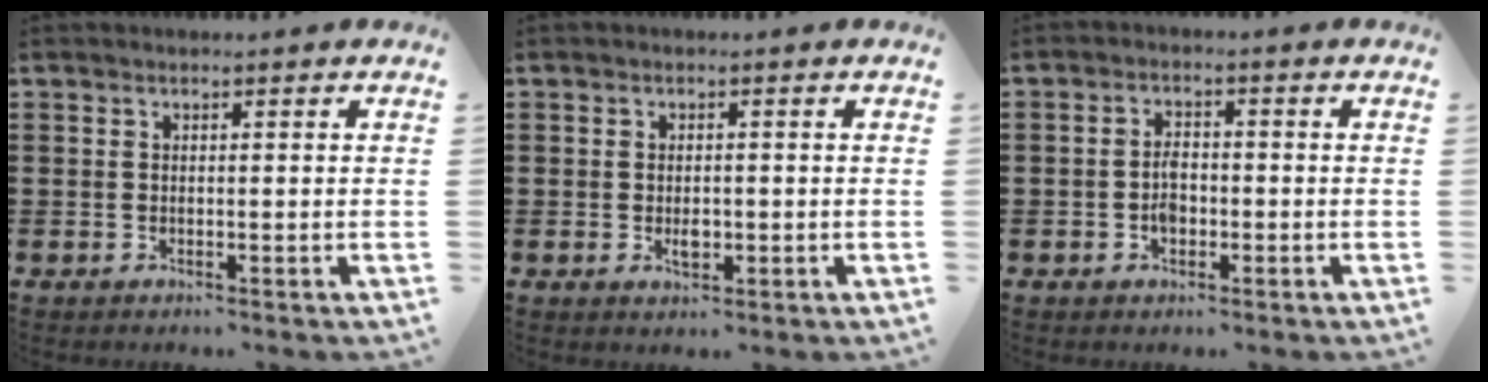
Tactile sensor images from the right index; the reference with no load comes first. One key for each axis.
{"total": 2.2, "fx": -0.3, "fy": 1.1, "fz": 1.9, "tx": -0.035, "ty": 0.001, "tz": -0.005}
{"total": 3.0, "fx": -0.8, "fy": 1.7, "fz": 2.3, "tx": -0.052, "ty": 0.001, "tz": -0.017}